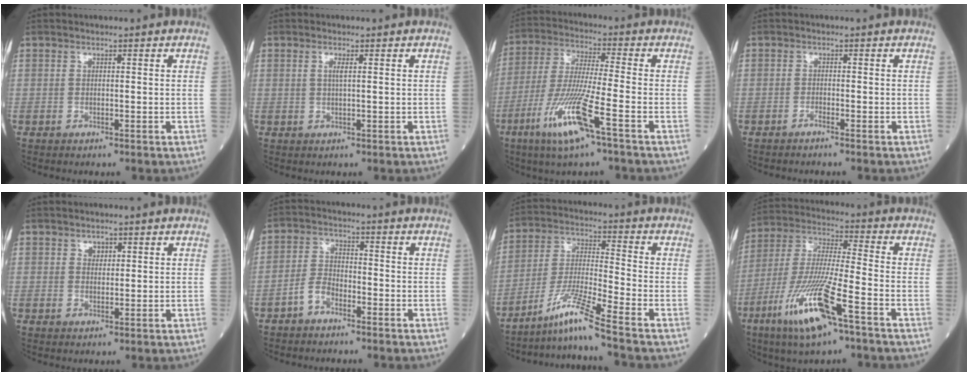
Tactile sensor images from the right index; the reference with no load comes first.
{"total": 1.3, "force": [0.4, 0.1, 1.2], "torque": [-0.030, 0.000, 0.006]}
{"total": 12.0, "force": [-5.9, -0.2, 10.5], "torque": [-0.215, -0.022, -0.118]}
{"total": 0.8, "force": [-0.7, -0.3, 0.3], "torque": [-0.008, 0.001, -0.016]}
{"total": 1.5, "force": [0.9, 1.0, 0.6], "torque": [-0.005, -0.002, 0.013]}
{"total": 3.7, "force": [-2.5, 1.8, 2.1], "torque": [-0.045, 0.008, -0.050]}
{"total": 9.3, "force": [-7.2, -2.1, 5.5], "torque": [-0.114, -0.023, -0.136]}
{"total": 15.1, "force": [-7.8, 1.2, 12.9], "torque": [-0.263, -0.024, -0.145]}